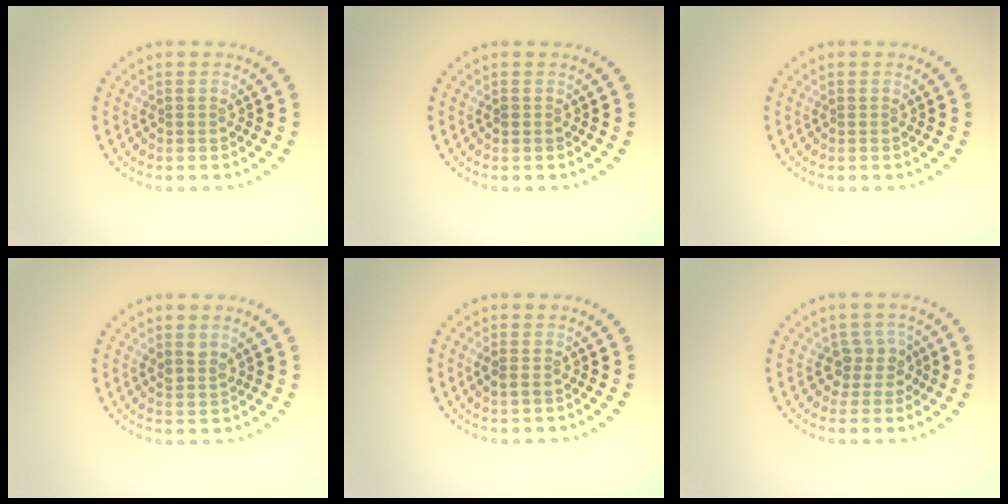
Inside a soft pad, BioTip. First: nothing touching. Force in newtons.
{"total": 0.6, "press": 0.6, "slide": 0.1}
{"total": 0.0}
{"total": 1.4, "press": 1.2, "slide": 0.8}
{"total": 0.7, "press": 0.7, "slide": 0.0}
{"total": 2.3, "press": 1.9, "slide": 1.3}